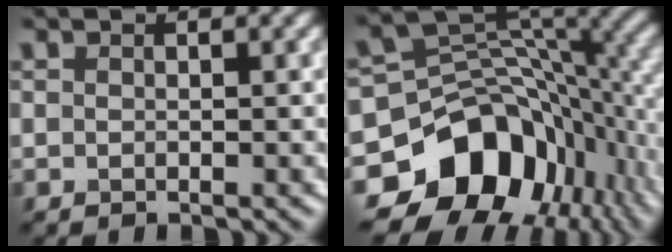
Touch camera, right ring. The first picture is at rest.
{"total": 13.7, "force": [-5.8, 10.1, 7.2], "torque": [-0.129, -0.005, -0.102]}